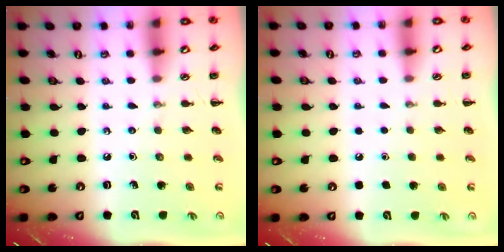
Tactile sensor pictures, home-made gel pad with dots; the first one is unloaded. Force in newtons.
{"total": 1.5, "press": 1.5, "slide": 0.1}